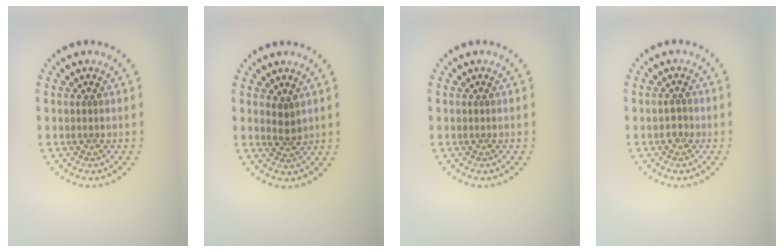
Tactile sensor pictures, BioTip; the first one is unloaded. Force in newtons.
{"total": 1.3, "press": 1.1, "slide": 0.8}
{"total": 0.0}
{"total": 1.0, "press": 0.9, "slide": 0.4}